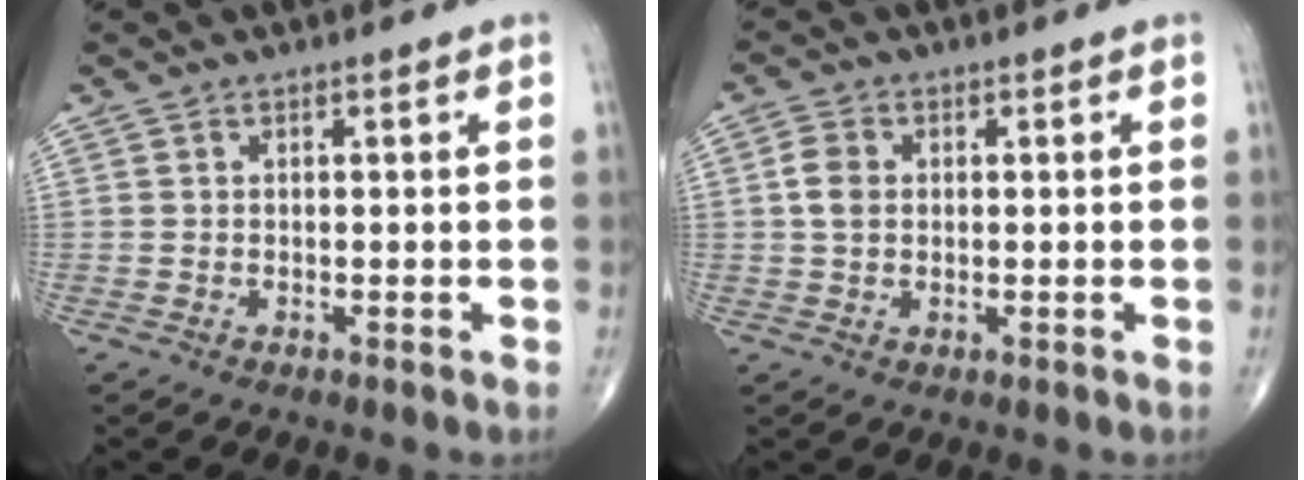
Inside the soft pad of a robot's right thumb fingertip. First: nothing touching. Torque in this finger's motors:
{"motor_torque": [-0.29, 0.10, 0.71, 0.16, 0.07]}